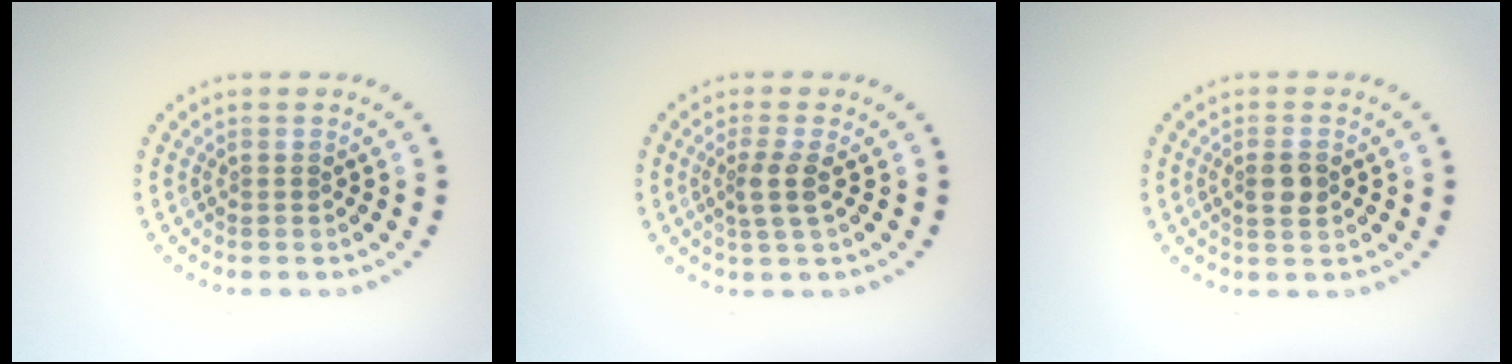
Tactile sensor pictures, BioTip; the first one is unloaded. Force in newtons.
{"total": 2.2, "press": 1.8, "slide": 1.3}
{"total": 1.9, "press": 1.8, "slide": 0.6}